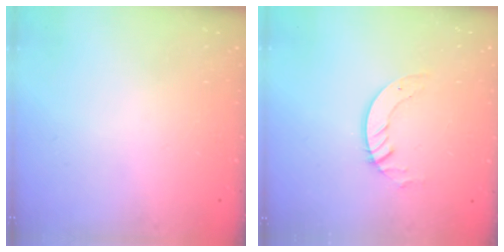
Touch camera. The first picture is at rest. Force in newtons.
{"total": 3.6, "press": 3.6, "slide": 0.4}